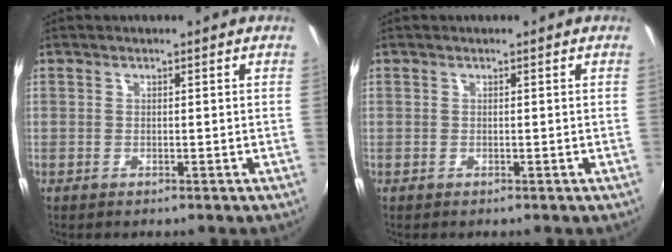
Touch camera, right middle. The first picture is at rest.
{"total": 0.0}